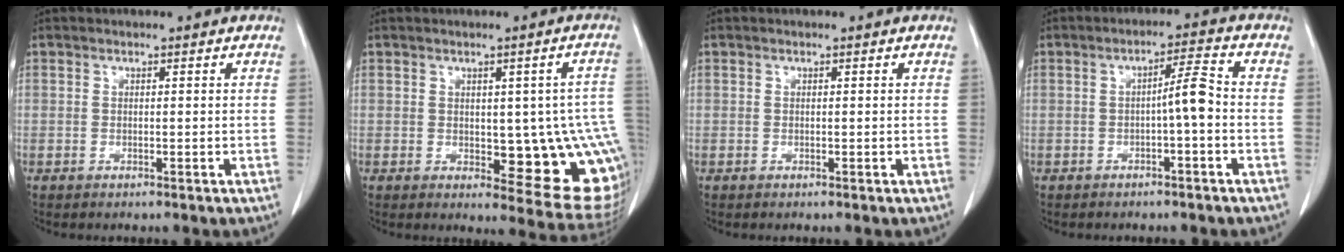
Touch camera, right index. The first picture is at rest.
{"total": 13.2, "force": [-1.0, 4.5, 12.4], "torque": [-0.104, 0.004, 0.001]}
{"total": 0.0}
{"total": 4.1, "force": [-0.8, 0.1, 4.0], "torque": [-0.061, 0.010, -0.014]}